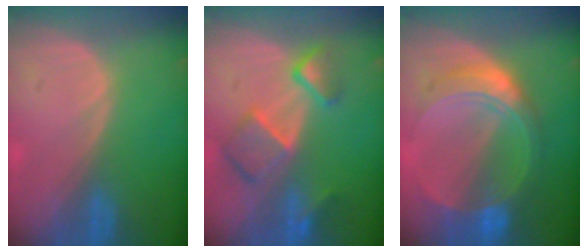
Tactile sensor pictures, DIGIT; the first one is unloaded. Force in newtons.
{"total": 7.9, "press": 6.9, "slide": 4.0}
{"total": 8.6, "press": 8.6, "slide": 0.7}